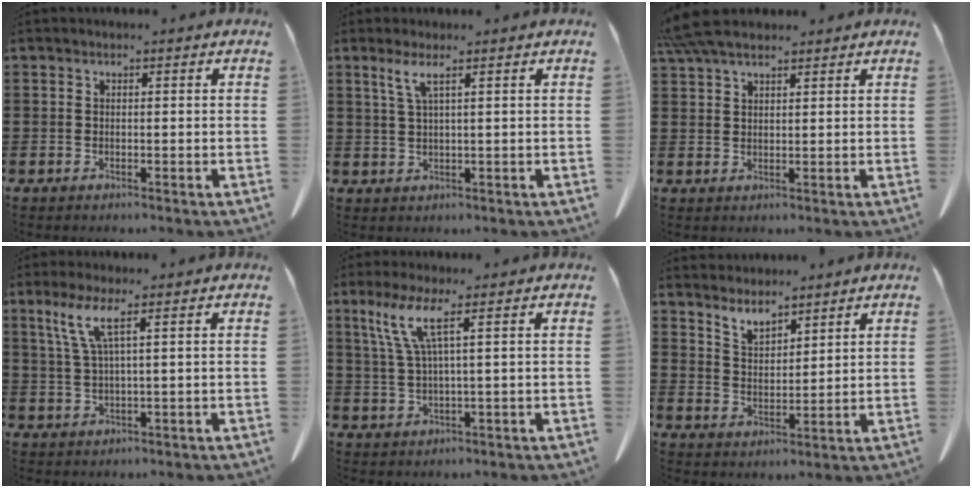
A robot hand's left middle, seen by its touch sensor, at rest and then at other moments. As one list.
[{"total": 2.7, "force": [1.5, -0.1, 2.2], "torque": [-0.050, -0.003, 0.026]}, {"total": 5.5, "force": [4.5, 1.3, 2.8], "torque": [-0.066, -0.003, 0.086]}, {"total": 5.1, "force": [2.3, 0.1, 4.5], "torque": [-0.103, -0.004, 0.037]}, {"total": 6.4, "force": [2.8, 0.2, 5.7], "torque": [-0.134, -0.007, 0.044]}, {"total": 4.4, "force": [4.1, 1.2, 0.8], "torque": [-0.029, -0.015, 0.077]}]